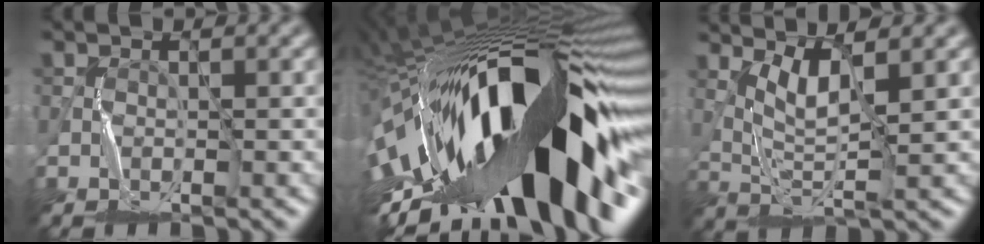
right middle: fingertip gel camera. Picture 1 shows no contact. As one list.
[{"total": 21.1, "force": [-3.9, 7.9, 19.2], "torque": [-0.323, -0.019, -0.081]}, {"total": 4.2, "force": [2.3, 0.2, 3.5], "torque": [-0.079, -0.005, 0.055]}]